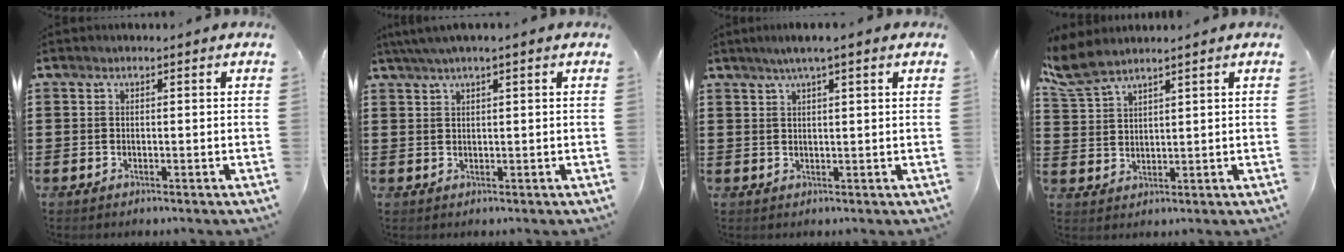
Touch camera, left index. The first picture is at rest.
{"total": 2.2, "force": [1.1, 0.0, 1.9], "torque": [-0.035, 0.000, 0.020]}
{"total": 2.8, "force": [1.7, 0.0, 2.3], "torque": [-0.046, 0.003, 0.029]}
{"total": 5.0, "force": [4.0, 1.3, 2.6], "torque": [-0.065, -0.002, 0.075]}